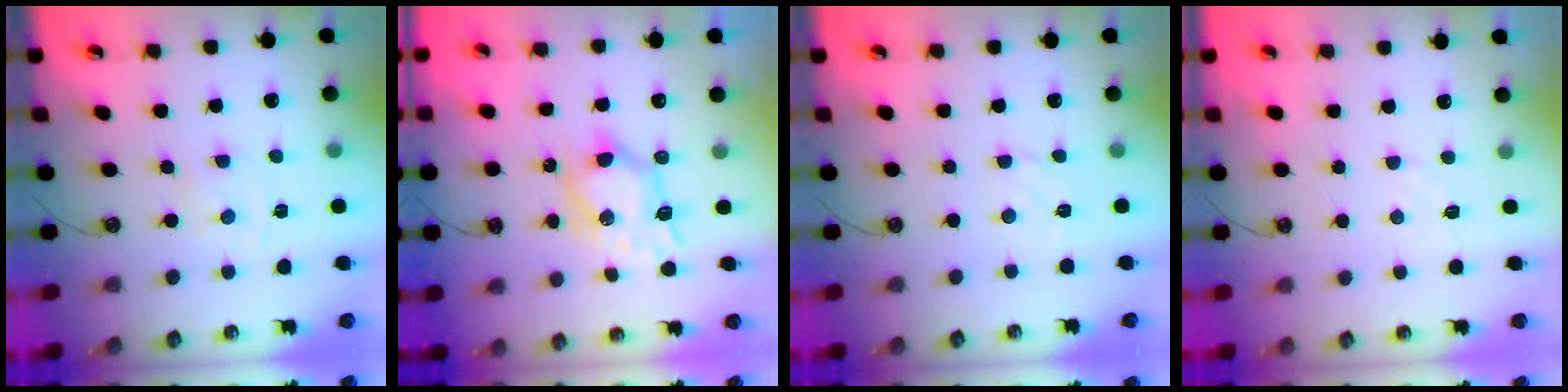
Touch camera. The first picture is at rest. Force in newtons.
{"total": 8.3, "press": 8.3, "slide": 0.5}
{"total": 2.9, "press": 2.8, "slide": 0.5}
{"total": 4.5, "press": 4.5, "slide": 0.7}